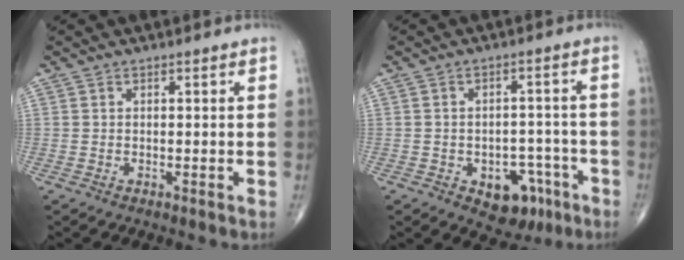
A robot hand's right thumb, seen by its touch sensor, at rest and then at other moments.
{"total": 9.0, "force": [-4.2, 5.9, 5.3], "torque": [-0.034, 0.032, -0.047]}